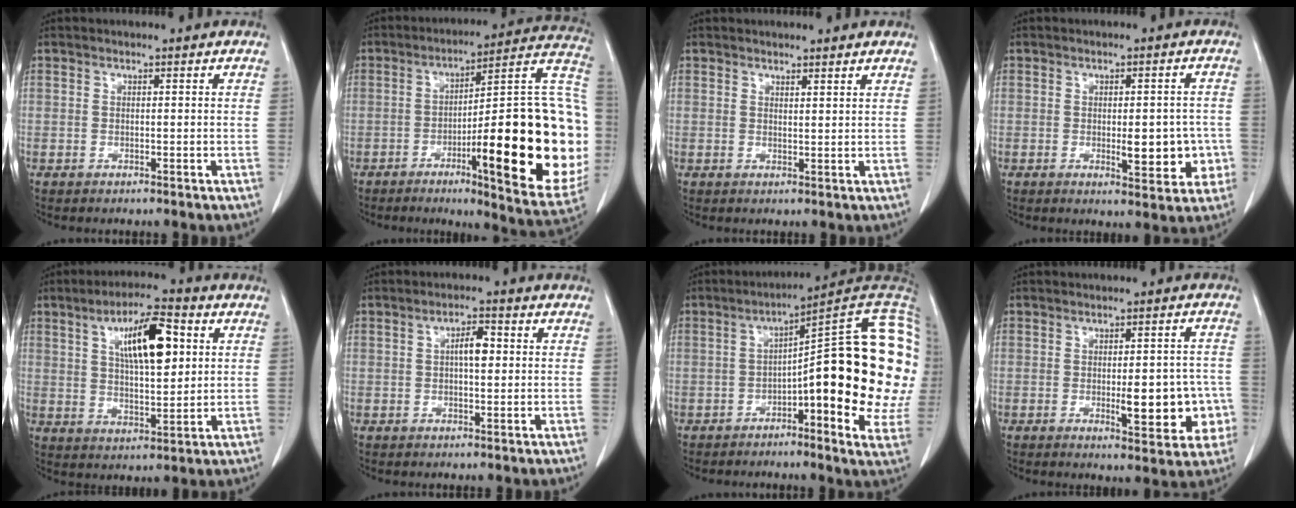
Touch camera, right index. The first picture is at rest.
{"total": 29.5, "force": [-4.7, 4.0, 28.9], "torque": [-0.306, 0.014, -0.068]}
{"total": 2.0, "force": [2.0, 0.1, 0.5], "torque": [-0.013, -0.010, 0.023]}
{"total": 7.1, "force": [-1.4, 2.6, 6.4], "torque": [-0.076, 0.001, -0.011]}
{"total": 11.6, "force": [3.6, 3.2, 10.5], "torque": [-0.182, 0.013, 0.062]}
{"total": 3.6, "force": [0.4, 1.2, 3.4], "torque": [-0.057, 0.007, 0.006]}
{"total": 24.3, "force": [0.2, 3.4, 24.0], "torque": [-0.235, 0.050, 0.004]}
{"total": 9.5, "force": [-2.2, 3.0, 8.7], "torque": [-0.103, 0.009, -0.020]}